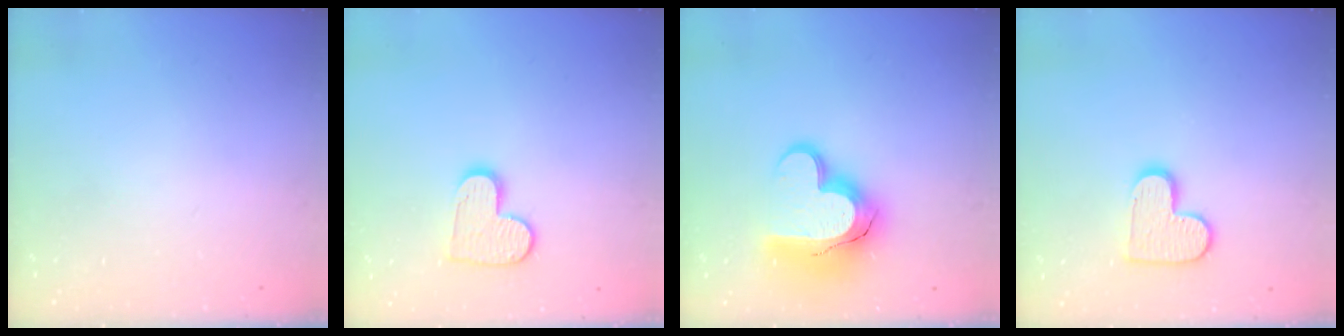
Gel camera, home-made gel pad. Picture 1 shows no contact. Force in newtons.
{"total": 9.6, "press": 9.6, "slide": 0.6}
{"total": 16.9, "press": 16.9, "slide": 1.3}
{"total": 11.4, "press": 11.3, "slide": 0.6}